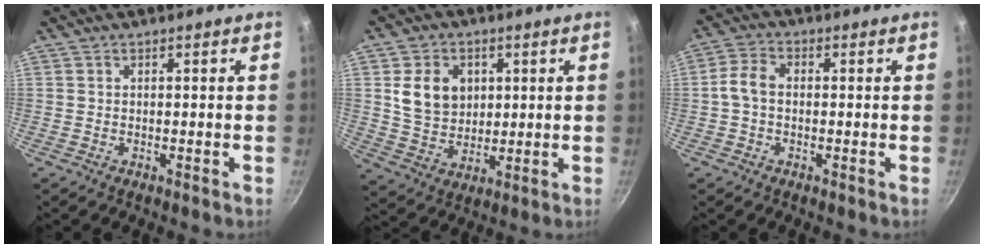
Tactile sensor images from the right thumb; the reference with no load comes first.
{"total": 10.2, "force": [2.6, 8.1, 5.6], "torque": [-0.064, -0.013, 0.056]}
{"total": 4.8, "force": [-0.4, 3.3, 3.5], "torque": [-0.068, 0.017, -0.015]}